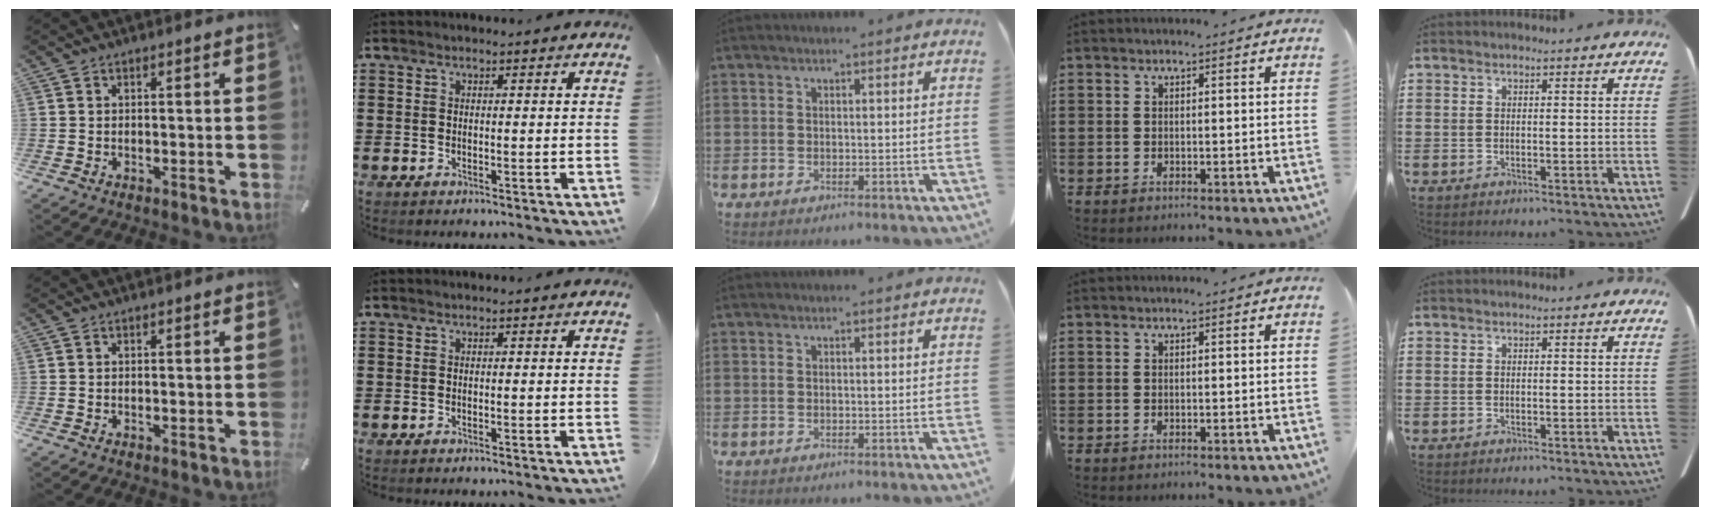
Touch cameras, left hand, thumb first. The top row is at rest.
{}